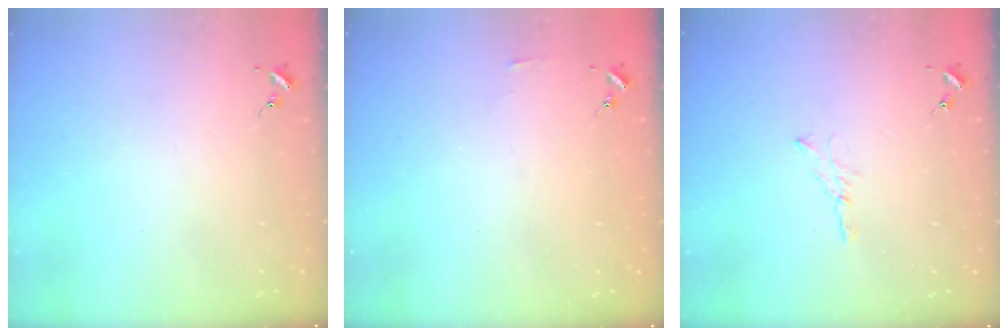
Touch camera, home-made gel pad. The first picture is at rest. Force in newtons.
{"total": 2.8, "press": 2.8, "slide": 0.3}
{"total": 3.5, "press": 3.5, "slide": 0.4}